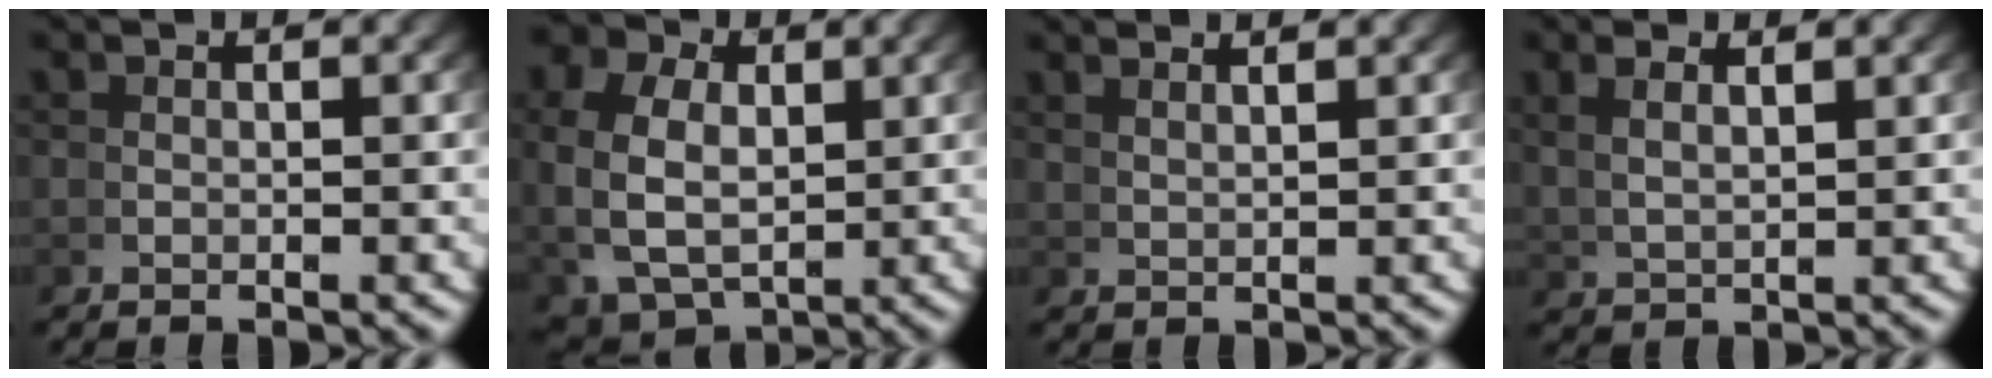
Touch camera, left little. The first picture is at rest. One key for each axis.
{"total": 8.1, "fx": 0.6, "fy": 6.4, "fz": 5.0, "tx": -0.116, "ty": -0.032, "tz": 0.025}
{"total": 2.7, "fx": 2.5, "fy": -0.9, "fz": 0.6, "tx": 0.003, "ty": 0.007, "tz": 0.050}
{"total": 2.4, "fx": 2.0, "fy": 0.0, "fz": 1.4, "tx": -0.019, "ty": 0.005, "tz": 0.047}